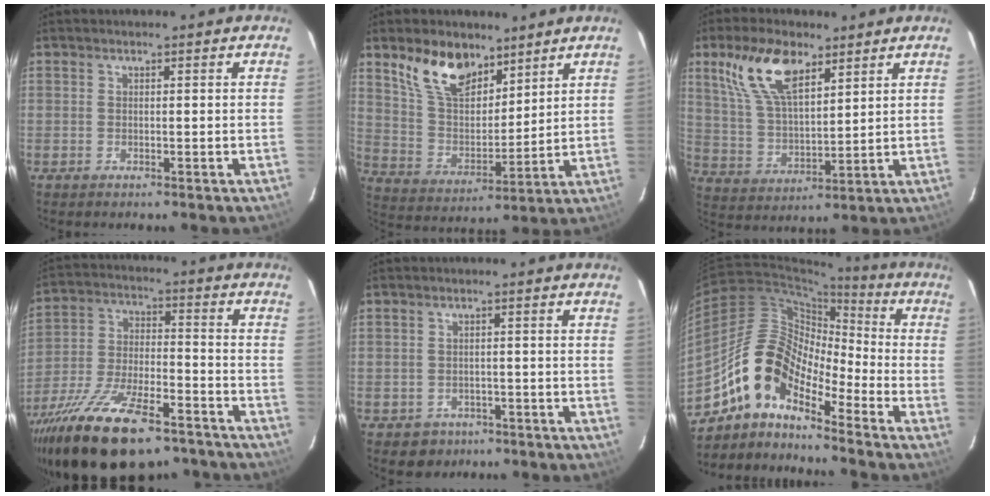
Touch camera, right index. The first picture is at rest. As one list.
[{"total": 13.5, "force": [9.1, 7.0, 7.1], "torque": [-0.143, 0.014, 0.178]}, {"total": 13.1, "force": [7.4, 5.9, 9.1], "torque": [-0.180, 0.020, 0.153]}, {"total": 24.9, "force": [-17.6, 9.4, 14.9], "torque": [-0.288, -0.037, -0.277]}, {"total": 4.1, "force": [-1.9, 3.6, 0.3], "torque": [-0.015, 0.013, -0.021]}, {"total": 12.5, "force": [-9.2, 5.1, 6.8], "torque": [-0.111, 0.018, -0.191]}]